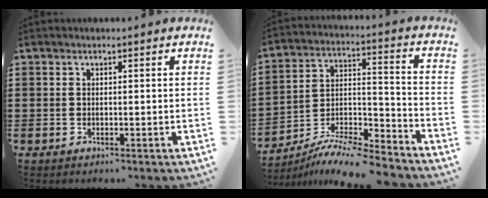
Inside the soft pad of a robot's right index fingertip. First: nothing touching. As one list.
[{"total": 9.0, "force": [-8.4, 0.7, 2.9], "torque": [-0.050, 0.012, -0.169]}]